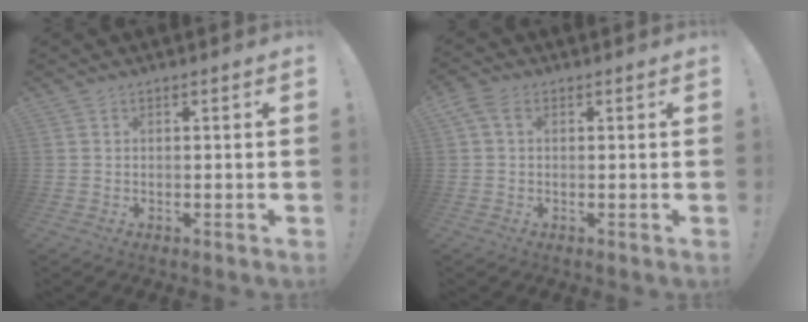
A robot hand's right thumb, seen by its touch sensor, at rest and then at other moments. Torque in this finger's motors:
{"motor_torque": [-0.35, 0.86, 0.93, 0.31, 0.30]}